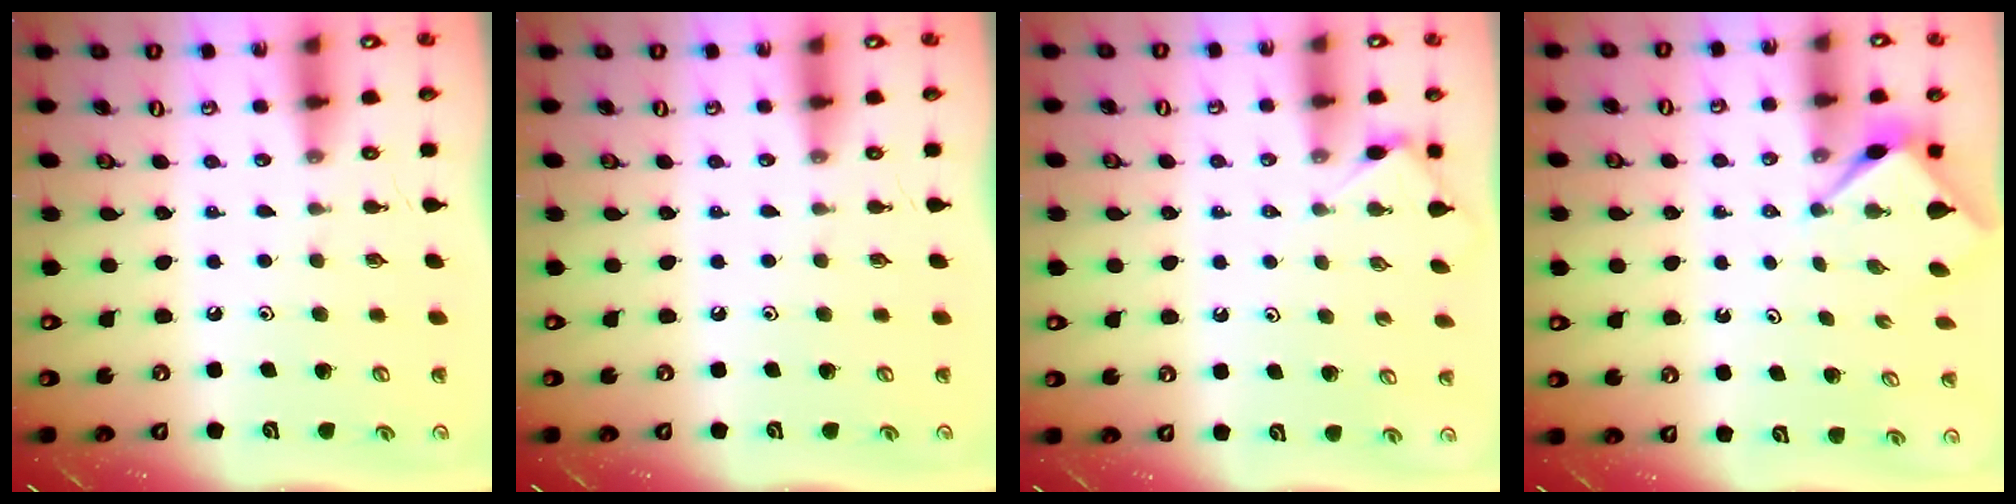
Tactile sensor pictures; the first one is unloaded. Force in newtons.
{"total": 0.0}
{"total": 3.9, "press": 3.8, "slide": 0.5}
{"total": 3.0, "press": 3.0, "slide": 0.3}